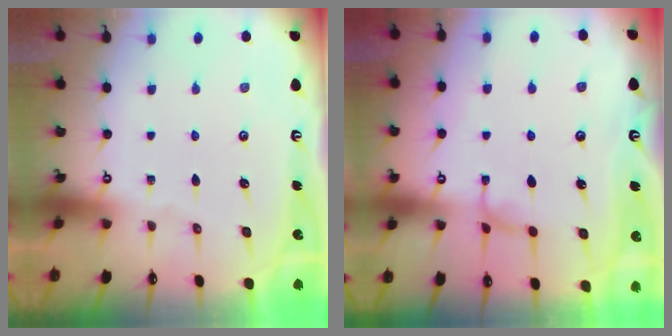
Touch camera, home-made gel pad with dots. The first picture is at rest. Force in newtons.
{"total": 2.0, "press": 1.9, "slide": 0.5}